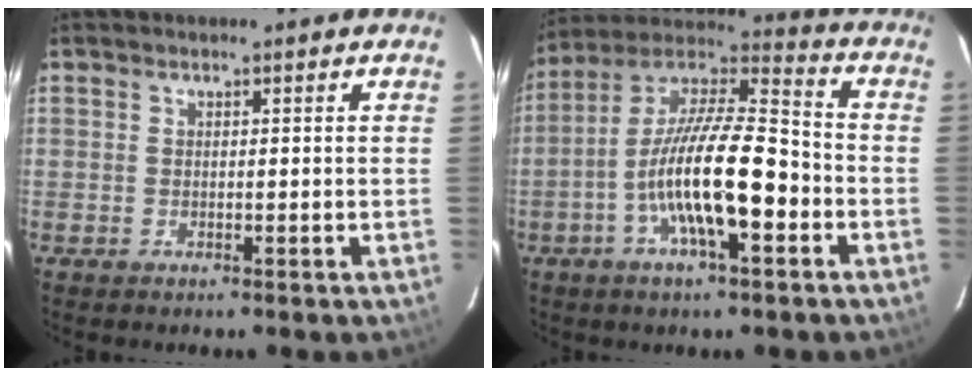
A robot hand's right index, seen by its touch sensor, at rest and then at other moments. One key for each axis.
{"total": 16.8, "fx": -5.4, "fy": 4.2, "fz": 15.4, "tx": -0.282, "ty": -0.003, "tz": -0.104}